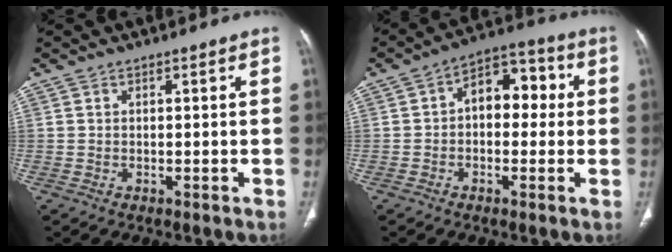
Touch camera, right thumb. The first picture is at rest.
{"total": 9.8, "force": [0.7, 6.4, 7.4], "torque": [-0.069, 0.034, -0.001]}